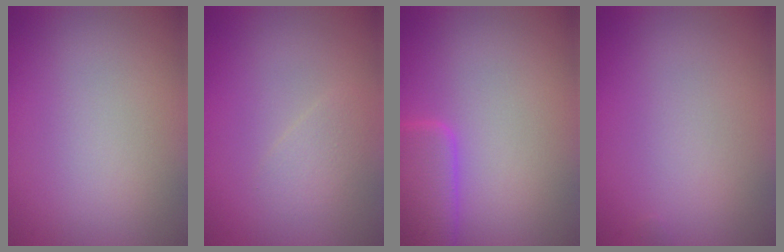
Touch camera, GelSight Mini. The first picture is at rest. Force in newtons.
{"total": 1.4, "press": 1.4, "slide": 0.0}
{"total": 4.2, "press": 4.2, "slide": 0.1}
{"total": 0.0}